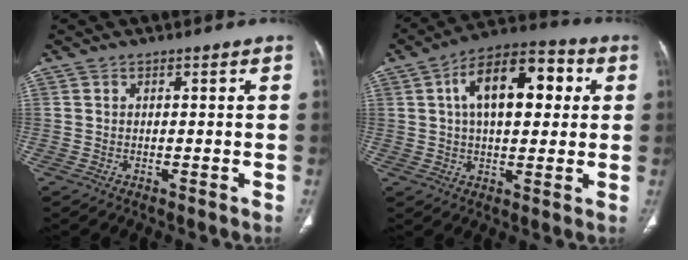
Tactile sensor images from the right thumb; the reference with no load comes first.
{"total": 16.1, "force": [3.9, 8.4, 13.2], "torque": [-0.186, 0.023, 0.056]}